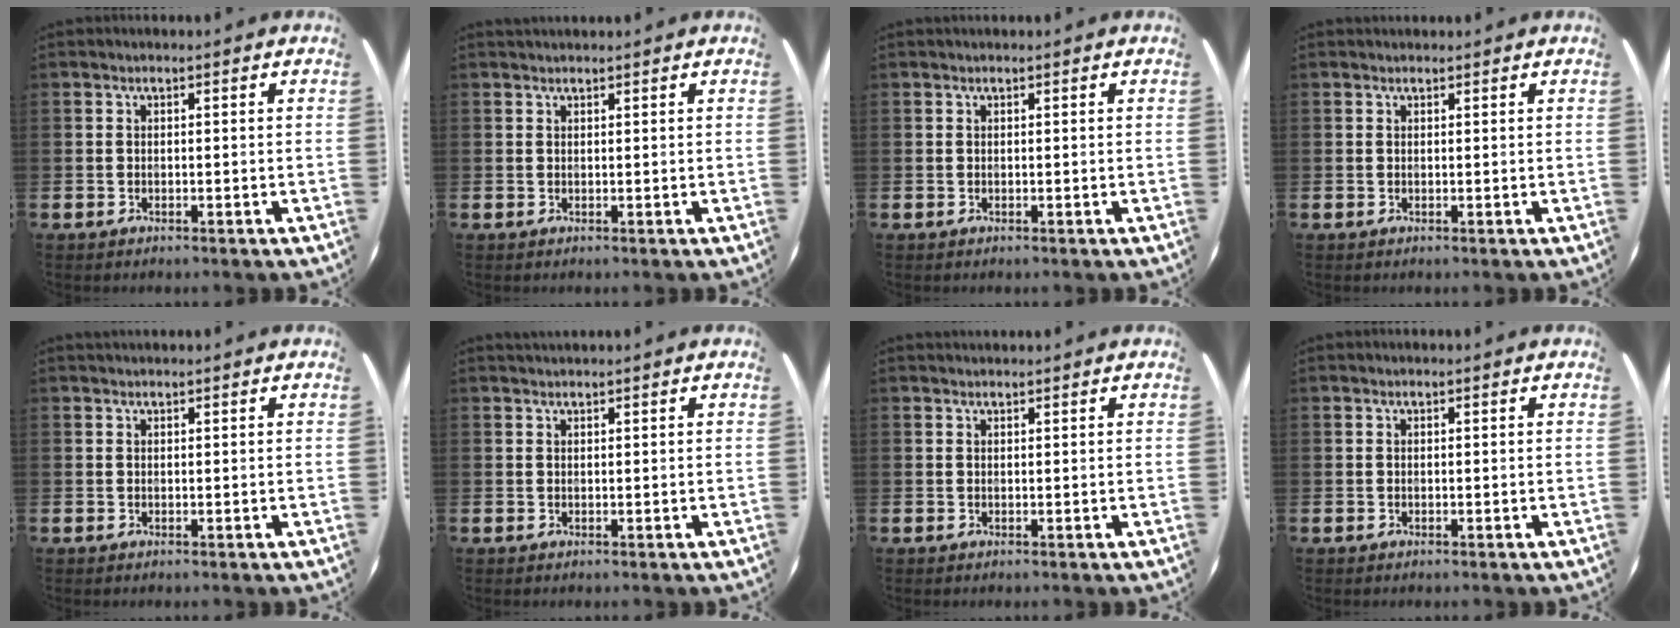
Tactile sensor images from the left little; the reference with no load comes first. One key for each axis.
{"total": 0.8, "fx": 0.8, "fy": 0.1, "fz": 0.0, "tx": 0.000, "ty": 0.001, "tz": 0.015}
{"total": 0.0}
{"total": 0.6, "fx": 0.5, "fy": 0.2, "fz": -0.1, "tx": 0.009, "ty": 0.000, "tz": 0.008}
{"total": 0.6, "fx": 0.6, "fy": 0.0, "fz": 0.0, "tx": 0.001, "ty": 0.002, "tz": 0.012}
{"total": 0.7, "fx": 0.7, "fy": 0.0, "fz": 0.0, "tx": 0.000, "ty": 0.000, "tz": 0.014}
{"total": 0.7, "fx": 0.7, "fy": 0.1, "fz": -0.1, "tx": 0.001, "ty": 0.001, "tz": 0.015}
{"total": 0.0}